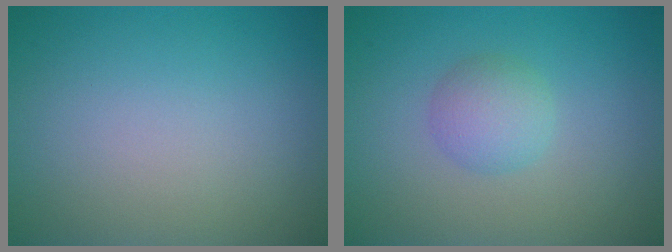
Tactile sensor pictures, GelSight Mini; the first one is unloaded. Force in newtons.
{"total": 2.5, "press": 2.5, "slide": 0.1}